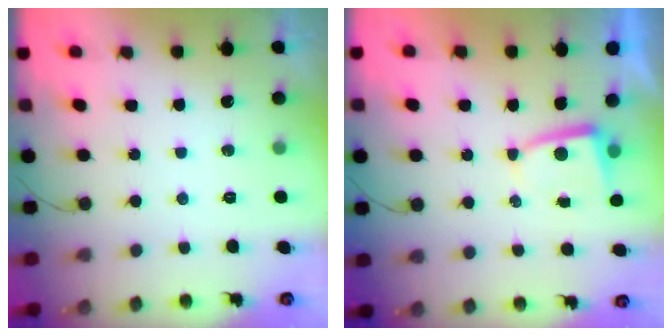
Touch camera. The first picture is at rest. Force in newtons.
{"total": 2.8, "press": 2.7, "slide": 0.5}